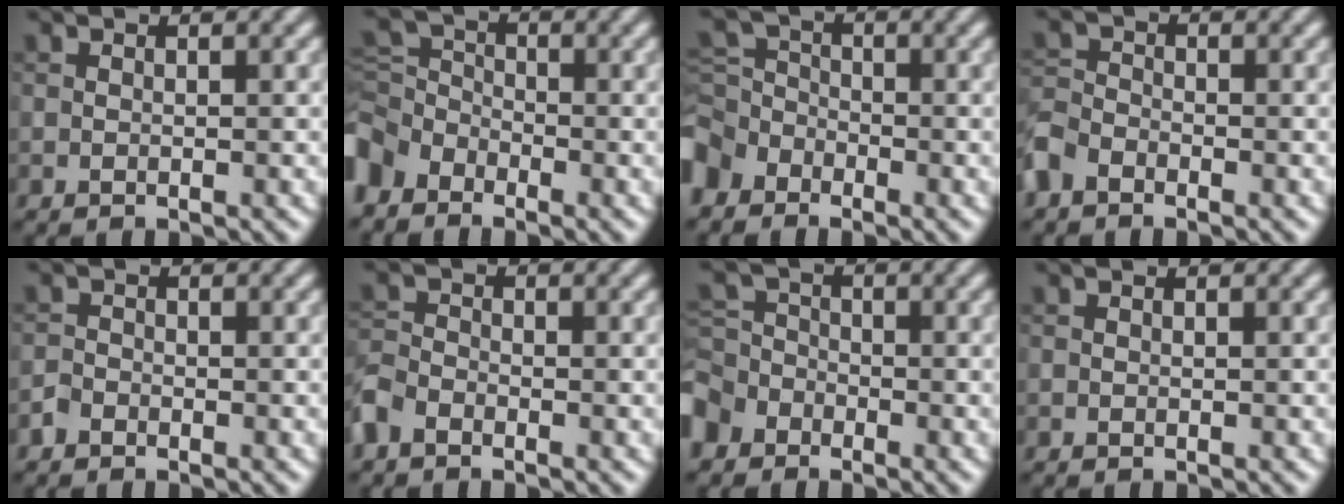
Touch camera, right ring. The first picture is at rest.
{"total": 4.0, "force": [-2.9, 2.5, 1.2], "torque": [-0.030, 0.005, -0.076]}
{"total": 4.4, "force": [-2.9, 3.0, 1.3], "torque": [-0.018, 0.005, -0.062]}
{"total": 3.1, "force": [-2.2, 1.9, 1.1], "torque": [-0.029, 0.000, -0.060]}
{"total": 1.1, "force": [-0.9, 0.7, 0.1], "torque": [0.003, 0.003, -0.021]}
{"total": 2.7, "force": [-1.9, 1.6, 1.0], "torque": [-0.026, 0.001, -0.053]}
{"total": 4.8, "force": [-3.2, 3.4, 1.1], "torque": [-0.010, 0.000, -0.061]}
{"total": 0.0}